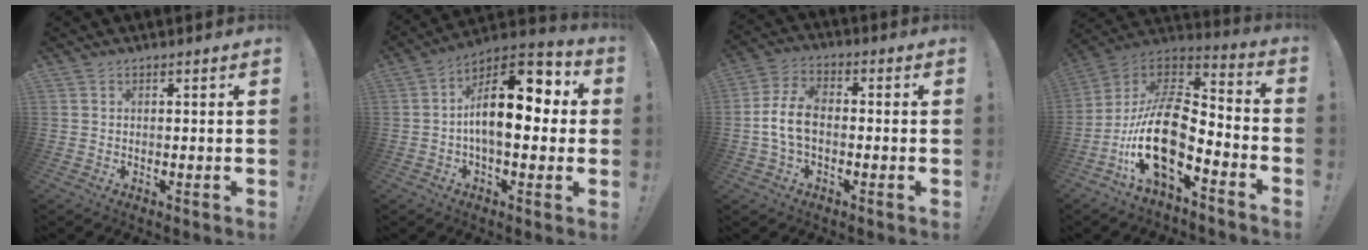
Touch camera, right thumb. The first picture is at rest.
{"total": 17.8, "force": [1.2, 9.0, 15.3], "torque": [-0.233, 0.001, 0.013]}
{"total": 9.6, "force": [-1.4, 6.2, 7.2], "torque": [-0.144, 0.009, -0.023]}
{"total": 18.9, "force": [-6.4, 8.3, 15.7], "torque": [-0.329, 0.021, -0.114]}